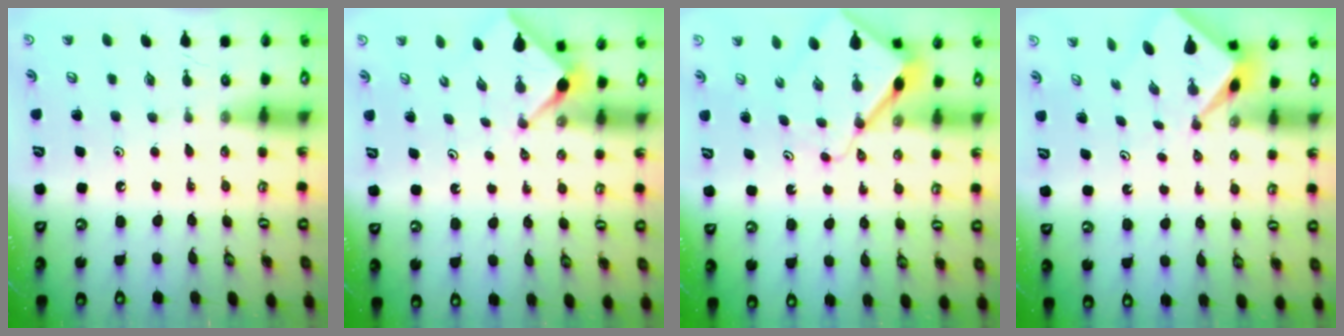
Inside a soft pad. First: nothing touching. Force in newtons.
{"total": 2.8, "press": 2.8, "slide": 0.5}
{"total": 8.4, "press": 8.4, "slide": 0.9}
{"total": 2.3, "press": 2.3, "slide": 0.3}